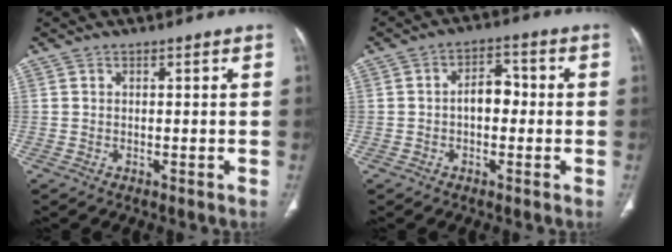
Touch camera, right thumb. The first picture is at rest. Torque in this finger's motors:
{"motor_torque": [0.43, 1.38, 0.66, -0.22, 0.01]}